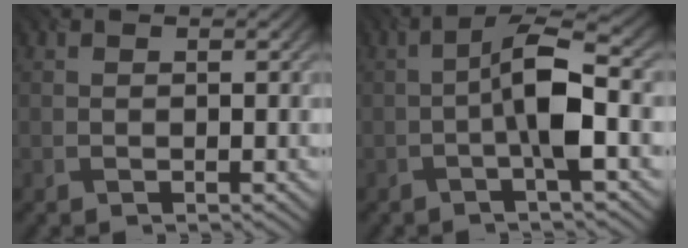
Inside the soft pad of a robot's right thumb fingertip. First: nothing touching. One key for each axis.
{"total": 6.5, "fx": -1.4, "fy": 1.3, "fz": 6.3, "tx": -0.109, "ty": 0.021, "tz": -0.035}